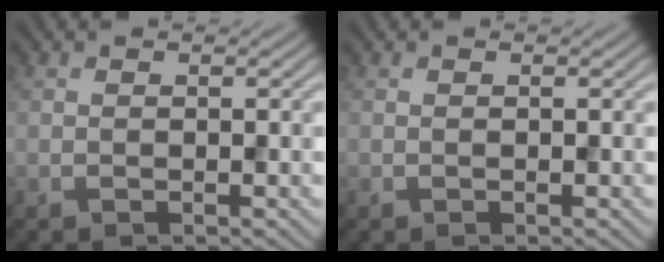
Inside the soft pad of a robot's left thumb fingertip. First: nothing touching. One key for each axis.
{"total": 0.0}